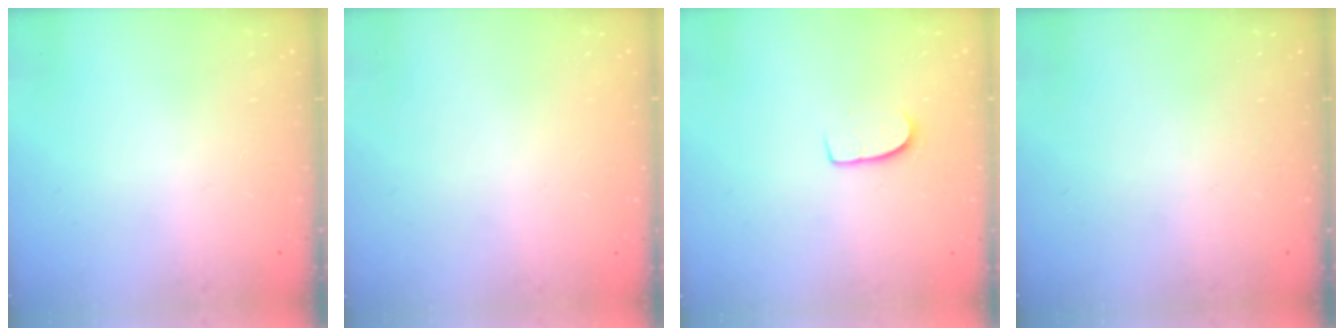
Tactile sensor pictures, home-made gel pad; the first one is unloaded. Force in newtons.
{"total": 0.0}
{"total": 6.4, "press": 6.4, "slide": 0.6}
{"total": 0.0}